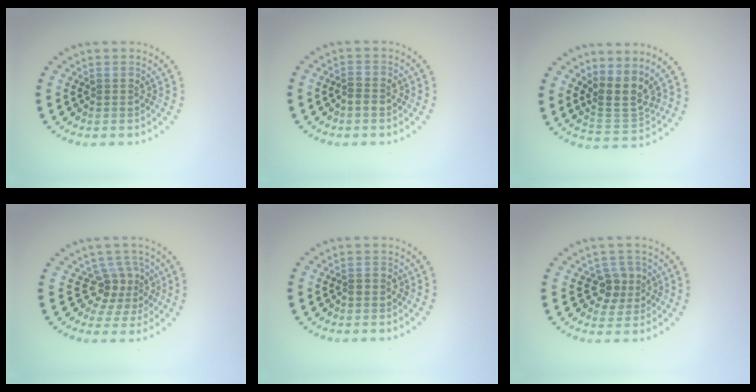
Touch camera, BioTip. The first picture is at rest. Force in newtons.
{"total": 1.4, "press": 1.3, "slide": 0.5}
{"total": 3.2, "press": 2.4, "slide": 2.0}
{"total": 3.1, "press": 2.3, "slide": 2.0}
{"total": 0.7, "press": 0.5, "slide": 0.5}
{"total": 2.6, "press": 2.4, "slide": 1.0}